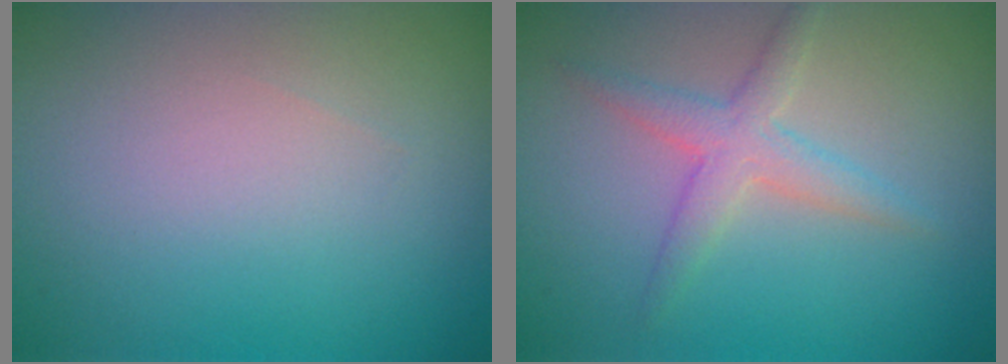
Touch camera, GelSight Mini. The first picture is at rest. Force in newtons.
{"total": 2.8, "press": 2.8, "slide": 0.0}